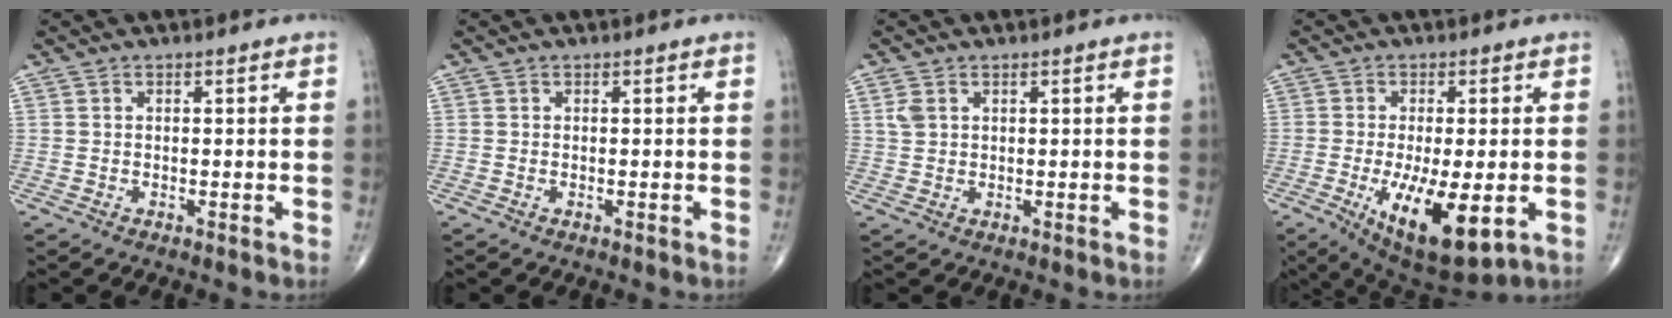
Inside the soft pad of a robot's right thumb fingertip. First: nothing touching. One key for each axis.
{"total": 0.0}
{"total": 2.2, "fx": 1.0, "fy": 1.5, "fz": 1.3, "tx": -0.028, "ty": 0.003, "tz": 0.026}
{"total": 14.0, "fx": -4.1, "fy": 4.9, "fz": 12.5, "tx": -0.209, "ty": -0.024, "tz": -0.049}